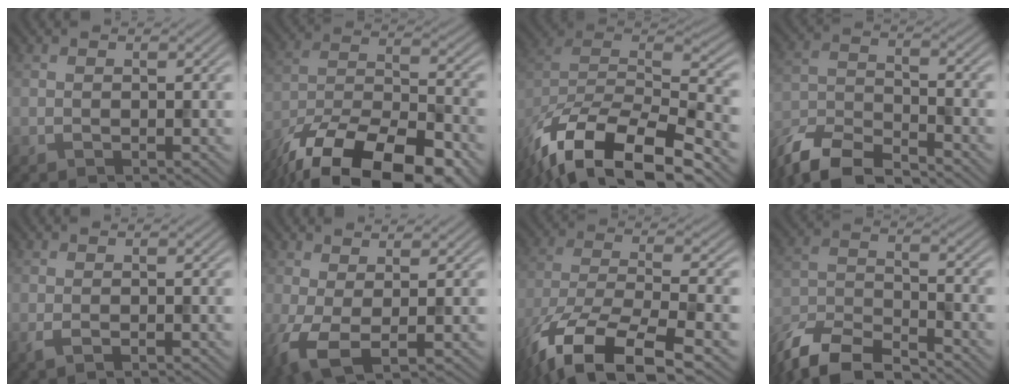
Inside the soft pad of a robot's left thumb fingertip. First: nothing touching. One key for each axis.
{"total": 19.0, "fx": -13.7, "fy": 7.2, "fz": 11.0, "tx": -0.202, "ty": -0.046, "tz": -0.215}
{"total": 17.0, "fx": -11.6, "fy": 7.1, "fz": 10.2, "tx": -0.243, "ty": -0.043, "tz": -0.179}
{"total": 10.1, "fx": -8.7, "fy": 2.7, "fz": 4.4, "tx": -0.095, "ty": -0.012, "tz": -0.176}
{"total": 1.4, "fx": -0.6, "fy": 0.2, "fz": 1.2, "tx": -0.027, "ty": -0.004, "tz": -0.015}
{"total": 4.4, "fx": -0.6, "fy": 1.1, "fz": 4.2, "tx": -0.095, "ty": -0.001, "tz": -0.019}
{"total": 15.1, "fx": -9.6, "fy": 4.9, "fz": 10.6, "tx": -0.238, "ty": -0.034, "tz": -0.169}
{"total": 11.1, "fx": -9.6, "fy": 3.0, "fz": 4.9, "tx": -0.107, "ty": -0.014, "tz": -0.187}